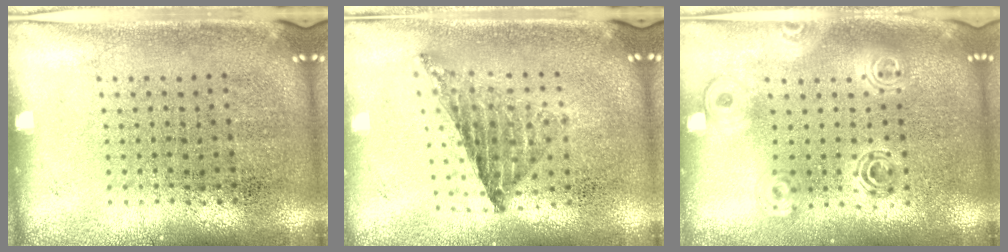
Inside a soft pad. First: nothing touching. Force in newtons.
{"total": 0.9, "press": 0.9, "slide": 0.0}
{"total": 1.6, "press": 1.4, "slide": 0.8}